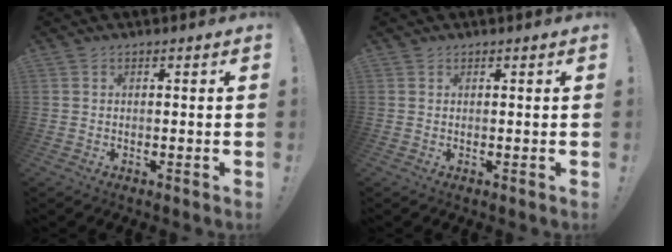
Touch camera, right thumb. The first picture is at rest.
{"total": 0.6, "force": [0.5, 0.4, 0.1], "torque": [-0.002, 0.000, 0.010]}